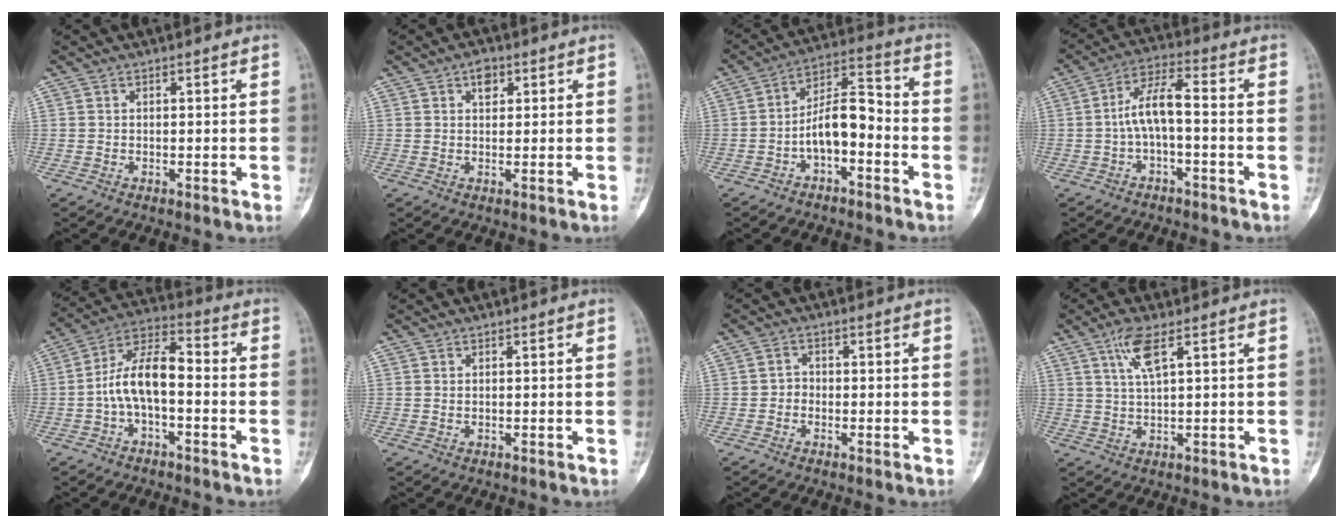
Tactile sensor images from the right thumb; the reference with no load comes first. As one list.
[{"total": 2.7, "force": [1.2, 1.8, 1.7], "torque": [-0.016, 0.001, 0.015]}, {"total": 9.6, "force": [-3.2, 4.6, 7.8], "torque": [-0.123, 0.051, -0.062]}, {"total": 7.3, "force": [-1.3, 2.3, 6.8], "torque": [-0.135, 0.043, -0.030]}, {"total": 10.8, "force": [-1.9, 5.1, 9.3], "torque": [-0.168, 0.048, -0.044]}, {"total": 0.0}, {"total": 1.8, "force": [-0.6, 1.5, 0.7], "torque": [0.004, 0.008, -0.019]}, {"total": 5.1, "force": [2.3, 0.9, 4.5], "torque": [-0.100, -0.004, 0.051]}]